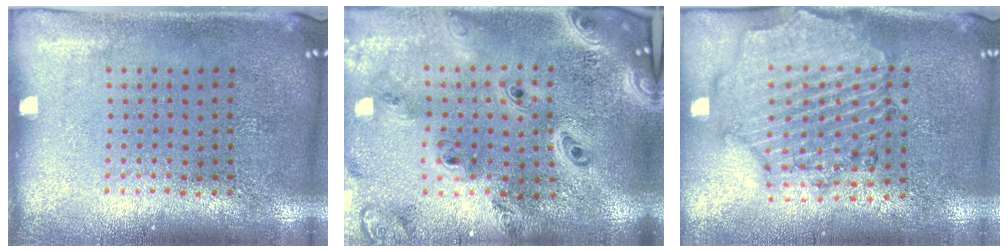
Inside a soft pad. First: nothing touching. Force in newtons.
{"total": 3.9, "press": 3.0, "slide": 2.5}
{"total": 1.6, "press": 1.6, "slide": 0.4}